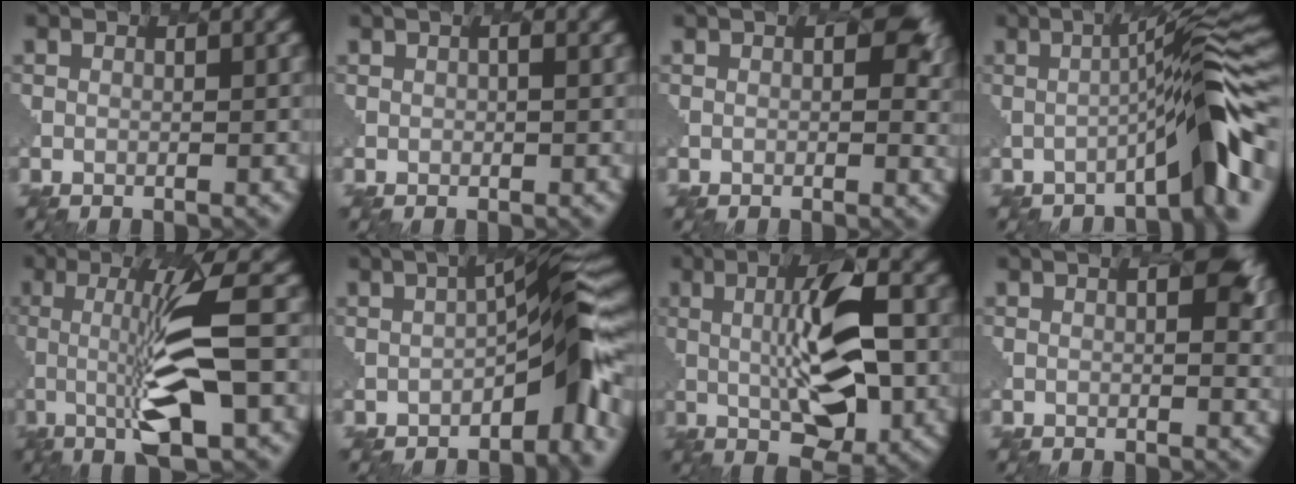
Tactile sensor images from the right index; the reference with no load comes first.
{"total": 2.1, "force": [0.5, 1.2, 1.6], "torque": [-0.008, 0.006, -0.009]}
{"total": 1.6, "force": [1.1, 1.1, 0.4], "torque": [-0.003, 0.017, -0.007]}
{"total": 5.3, "force": [-1.6, -0.4, 5.0], "torque": [-0.085, 0.022, -0.054]}
{"total": 5.8, "force": [-0.5, 0.4, 5.7], "torque": [-0.127, 0.012, -0.037]}
{"total": 6.6, "force": [-1.4, 1.5, 6.3], "torque": [-0.093, 0.022, -0.054]}
{"total": 5.6, "force": [0.7, 1.6, 5.3], "torque": [-0.121, 0.009, -0.014]}
{"total": 1.6, "force": [1.5, 0.3, 0.5], "torque": [-0.005, 0.021, -0.003]}